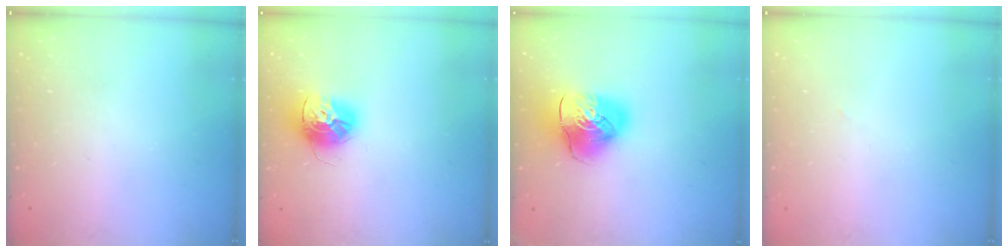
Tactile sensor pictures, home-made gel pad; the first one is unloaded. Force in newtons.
{"total": 14.9, "press": 14.8, "slide": 1.3}
{"total": 12.1, "press": 11.9, "slide": 1.9}
{"total": 1.1, "press": 1.1, "slide": 0.1}